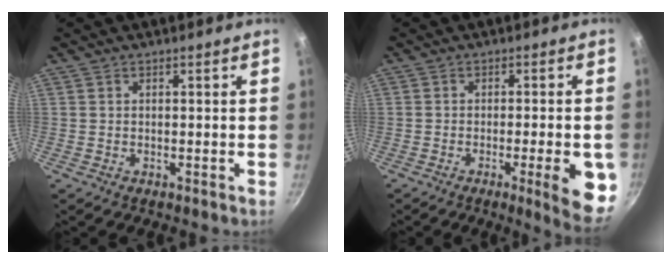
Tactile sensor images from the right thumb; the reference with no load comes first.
{"total": 9.7, "force": [-3.1, 1.9, 9.0], "torque": [-0.096, 0.007, -0.037]}